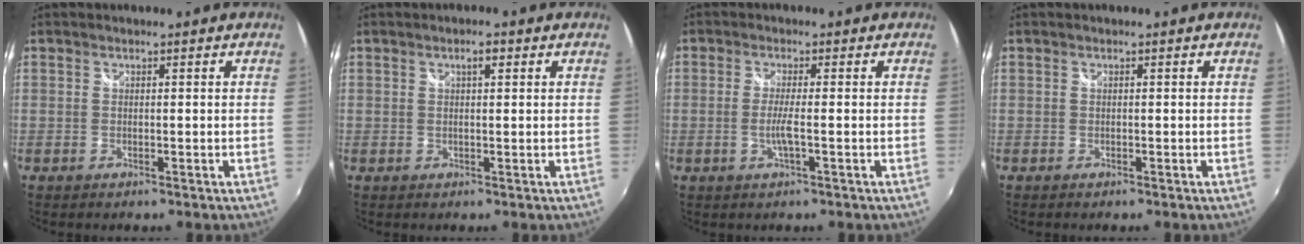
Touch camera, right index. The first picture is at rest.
{"total": 1.7, "force": [0.8, 0.6, 1.3], "torque": [-0.020, 0.004, 0.013]}
{"total": 3.0, "force": [-0.9, -0.2, 2.9], "torque": [-0.056, -0.005, -0.019]}
{"total": 0.0}